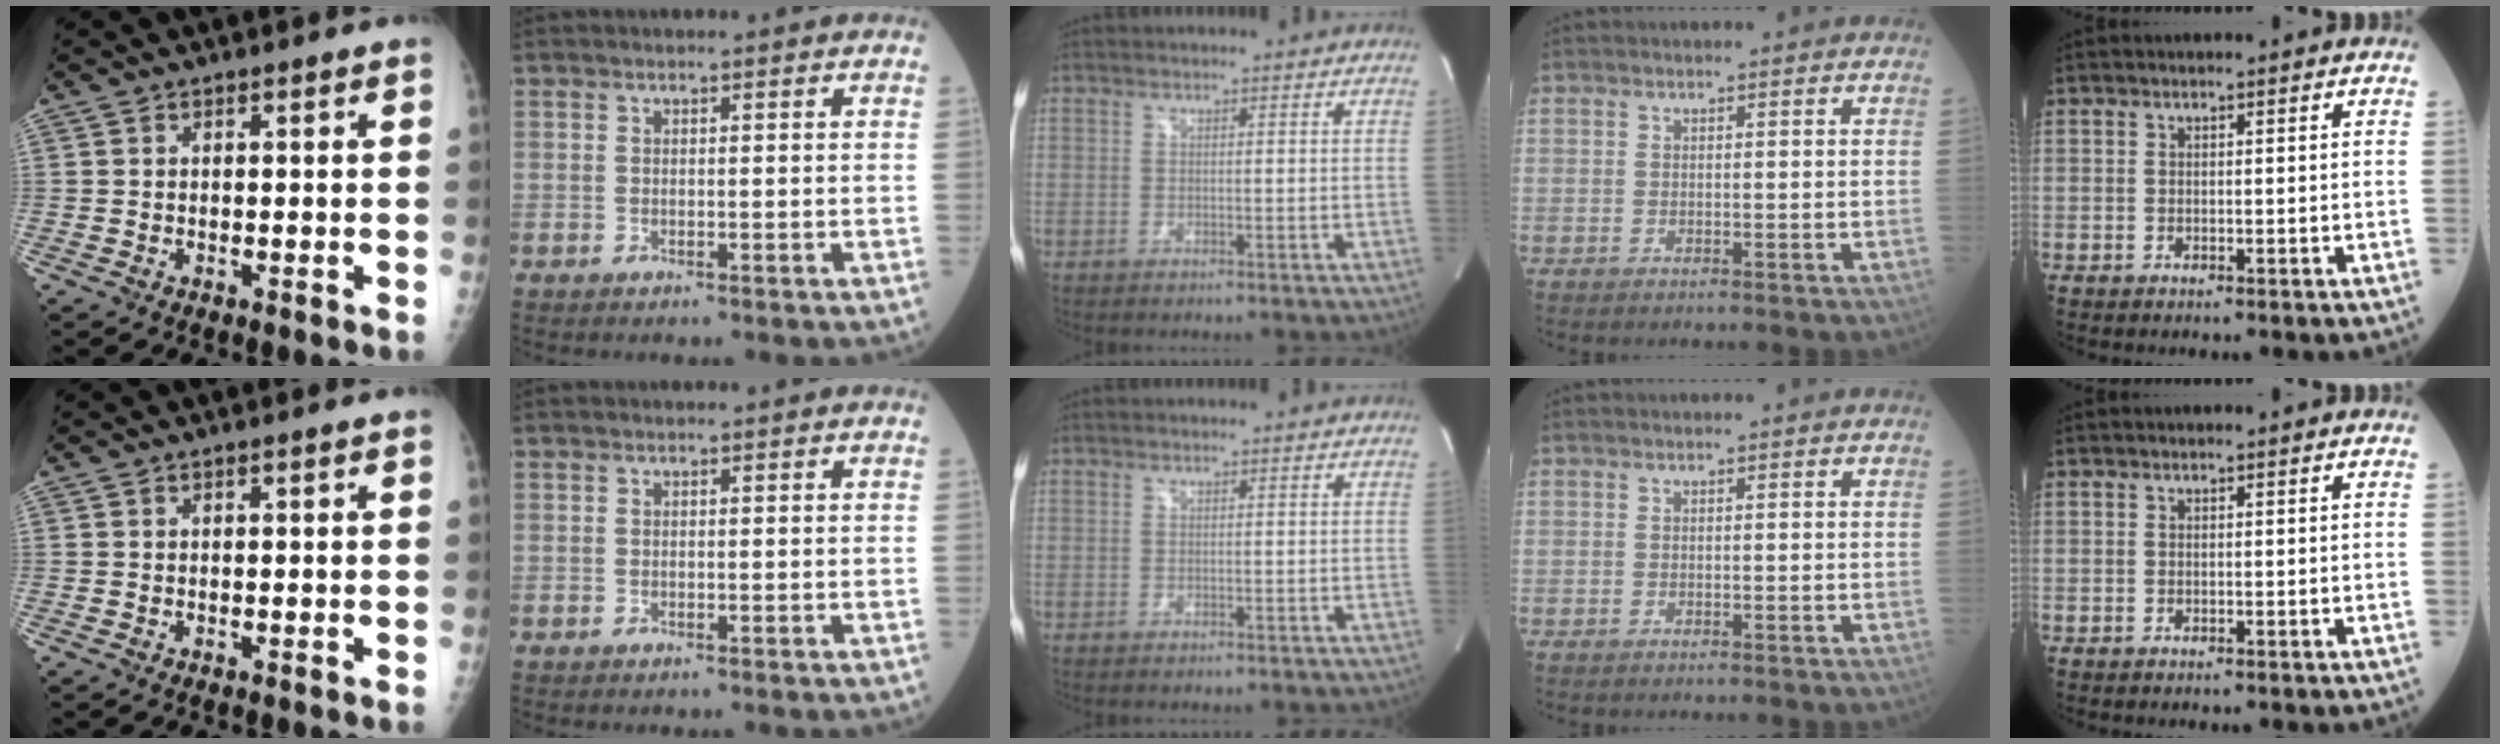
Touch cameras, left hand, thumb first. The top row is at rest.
{}